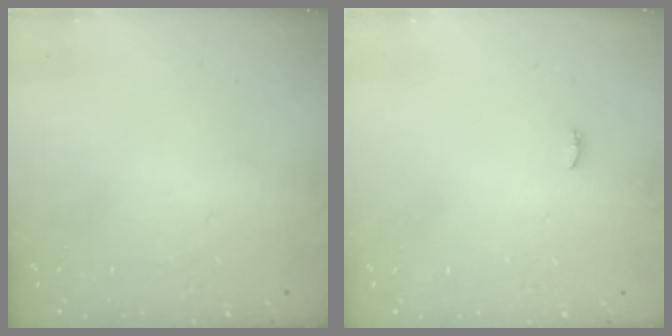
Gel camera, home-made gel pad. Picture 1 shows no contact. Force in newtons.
{"total": 5.6, "press": 3.4, "slide": 4.4}